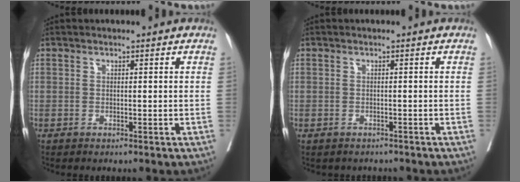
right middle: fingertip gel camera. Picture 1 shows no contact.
{"total": 2.1, "force": [-1.7, 1.2, 0.0], "torque": [-0.005, 0.003, -0.026]}